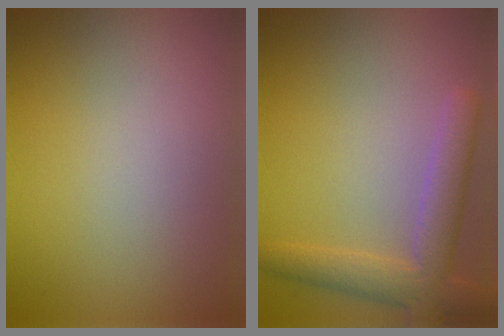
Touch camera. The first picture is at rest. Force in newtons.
{"total": 4.6, "press": 4.6, "slide": 0.6}